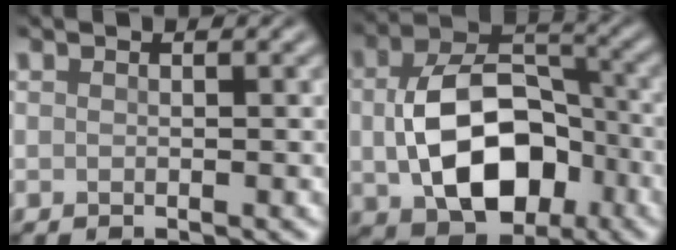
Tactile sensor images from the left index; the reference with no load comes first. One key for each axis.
{"total": 10.8, "fx": -1.3, "fy": 7.3, "fz": 7.9, "tx": -0.146, "ty": -0.007, "tz": -0.011}